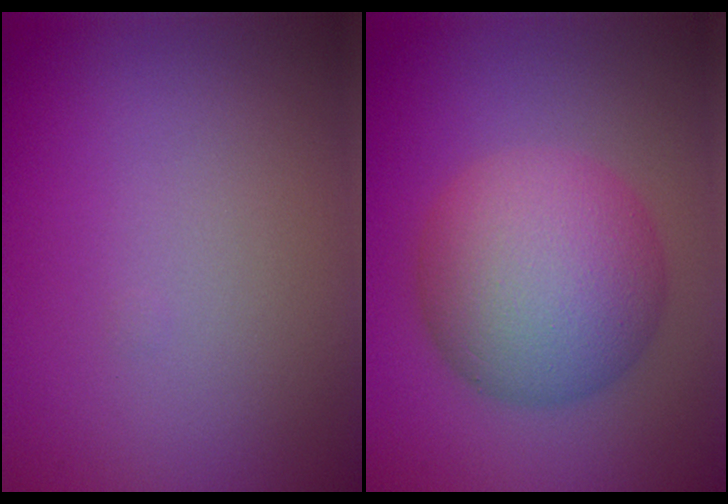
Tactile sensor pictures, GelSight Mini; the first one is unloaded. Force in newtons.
{"total": 8.7, "press": 8.7, "slide": 0.3}